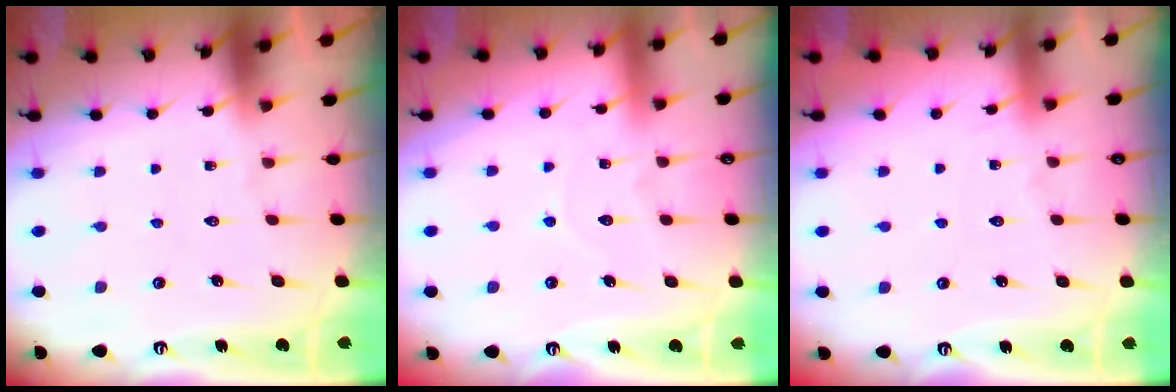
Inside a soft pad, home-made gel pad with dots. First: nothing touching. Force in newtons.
{"total": 6.3, "press": 6.3, "slide": 0.4}
{"total": 3.7, "press": 3.6, "slide": 0.5}